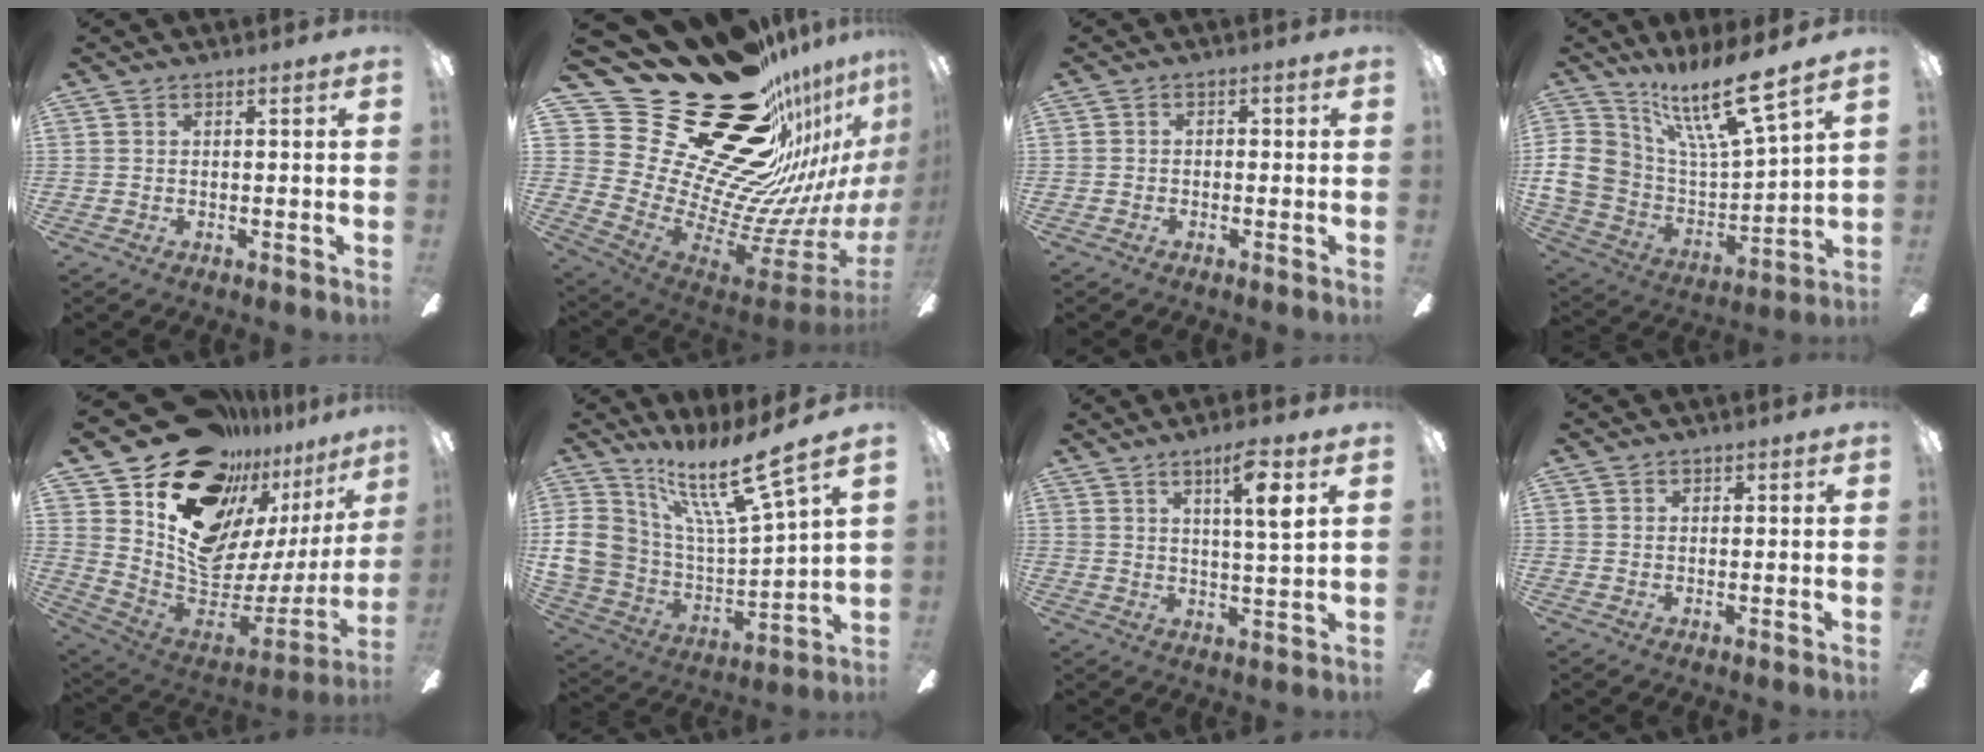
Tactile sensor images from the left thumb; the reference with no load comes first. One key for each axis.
{"total": 37.9, "fx": 23.4, "fy": 18.8, "fz": 23.1, "tx": -0.318, "ty": -0.246, "tz": 0.495}
{"total": 1.5, "fx": -1.1, "fy": 0.9, "fz": 0.6, "tx": -0.009, "ty": 0.008, "tz": -0.022}
{"total": 20.1, "fx": 12.7, "fy": 7.6, "fz": 13.6, "tx": -0.267, "ty": -0.081, "tz": 0.216}
{"total": 21.4, "fx": 12.3, "fy": 13.8, "fz": 10.9, "tx": -0.165, "ty": -0.091, "tz": 0.249}
{"total": 20.5, "fx": 13.7, "fy": 6.5, "fz": 13.8, "tx": -0.269, "ty": -0.088, "tz": 0.233}
{"total": 7.7, "fx": 4.1, "fy": 0.9, "fz": 6.5, "tx": -0.103, "ty": -0.009, "tz": 0.059}
{"total": 0.7, "fx": 0.0, "fy": 0.7, "fz": 0.3, "tx": -0.004, "ty": 0.005, "tz": 0.000}